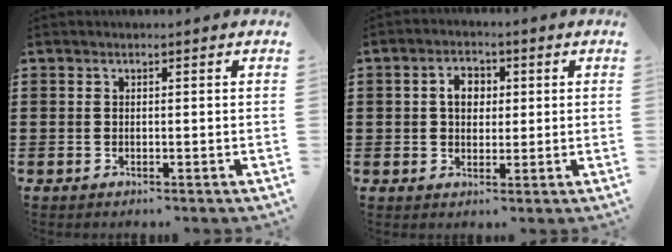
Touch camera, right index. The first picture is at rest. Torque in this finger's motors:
{"motor_torque": [1.21, 0.79, 0.68, 0.05]}